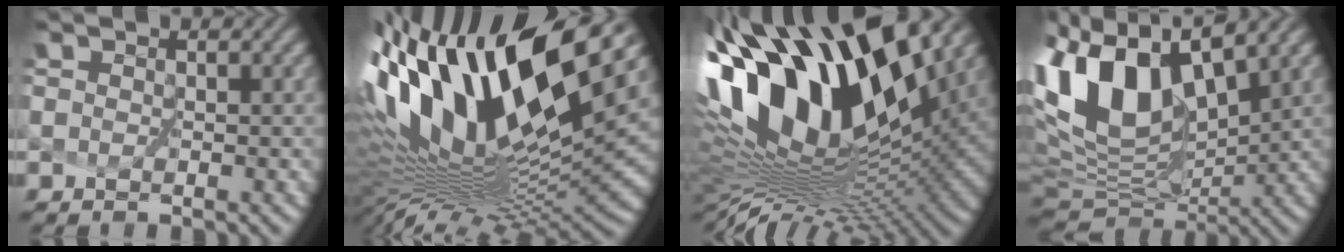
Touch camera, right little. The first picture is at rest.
{"total": 16.5, "force": [4.8, 5.2, 14.9], "torque": [-0.264, 0.019, 0.087]}
{"total": 16.4, "force": [6.0, 6.8, 13.6], "torque": [-0.248, 0.011, 0.109]}
{"total": 12.4, "force": [4.9, 6.5, 9.3], "torque": [-0.195, 0.009, 0.104]}